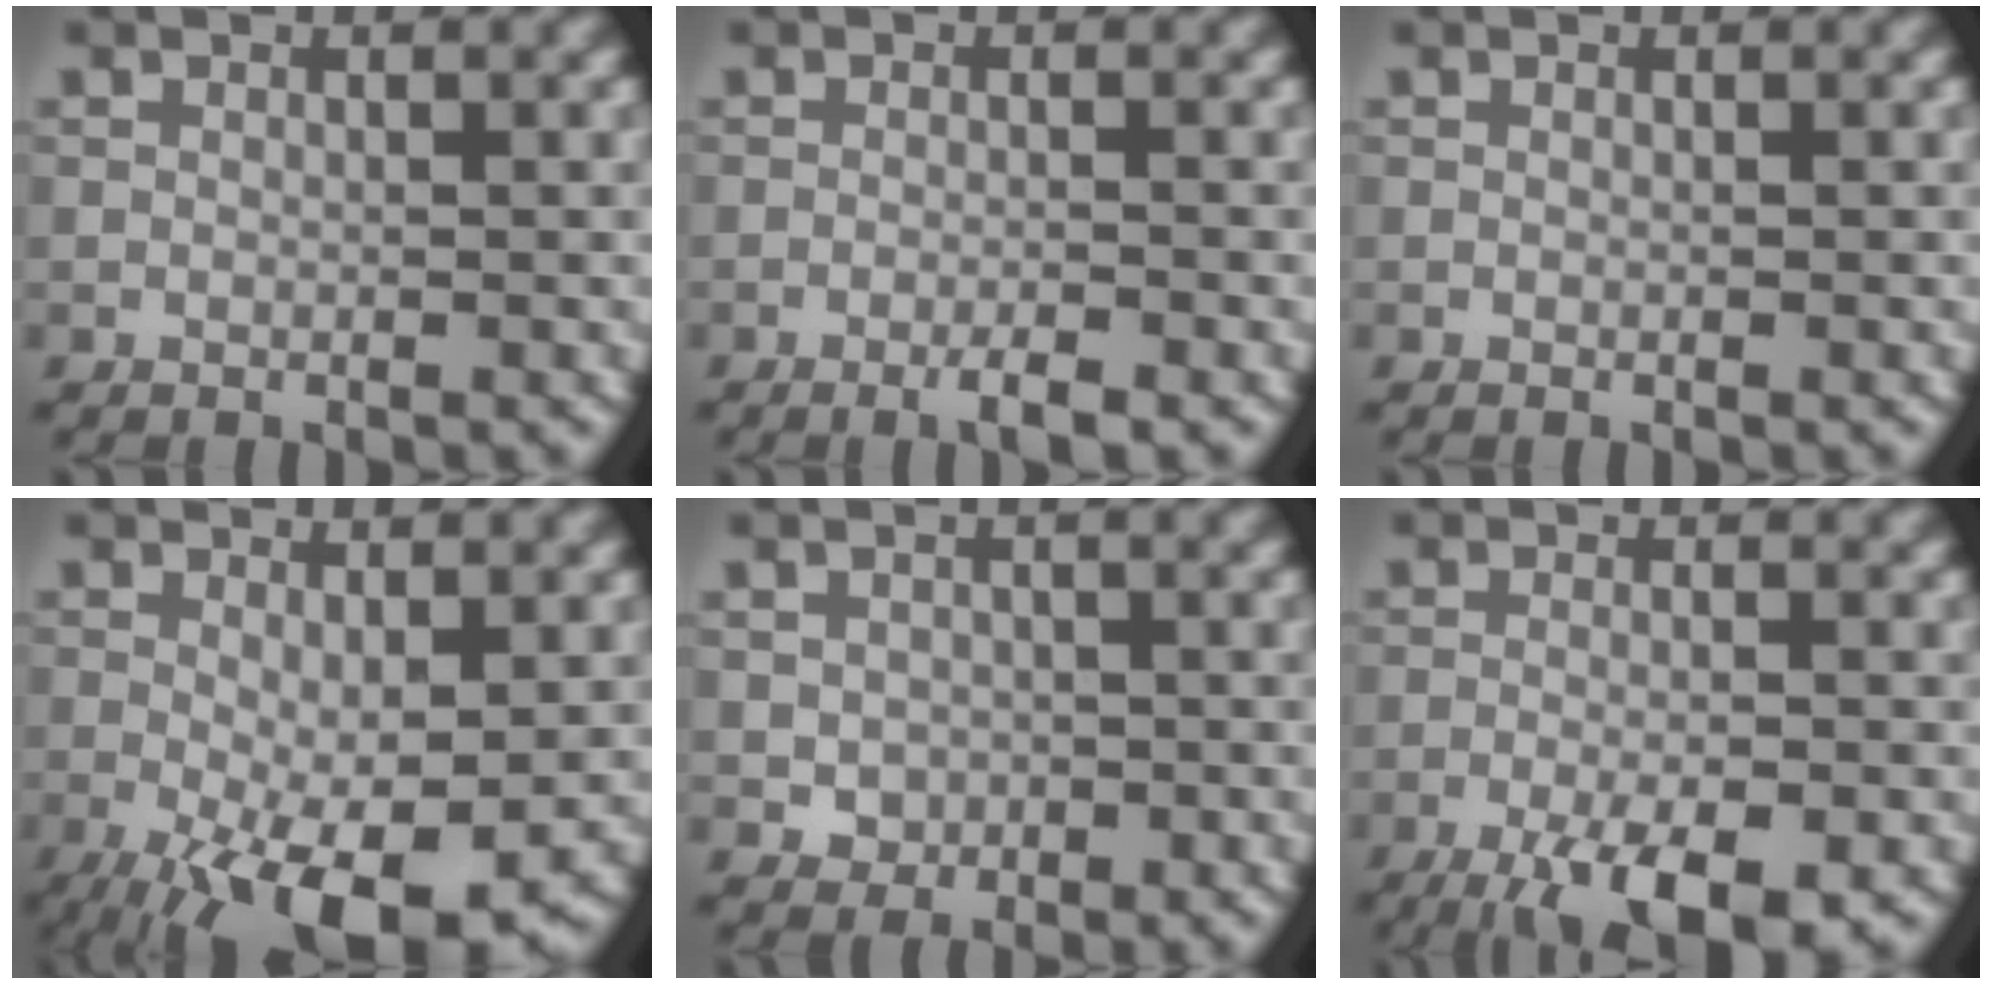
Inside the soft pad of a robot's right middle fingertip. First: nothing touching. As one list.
[{"total": 1.8, "force": [-1.1, 0.2, 1.4], "torque": [-0.022, 0.001, -0.022]}, {"total": 0.0}, {"total": 9.1, "force": [-3.4, 3.2, 7.8], "torque": [-0.146, -0.023, -0.042]}, {"total": 2.1, "force": [-0.4, 1.8, 1.0], "torque": [-0.015, -0.005, -0.010]}, {"total": 7.2, "force": [-4.3, 1.9, 5.4], "torque": [-0.090, -0.017, -0.070]}]